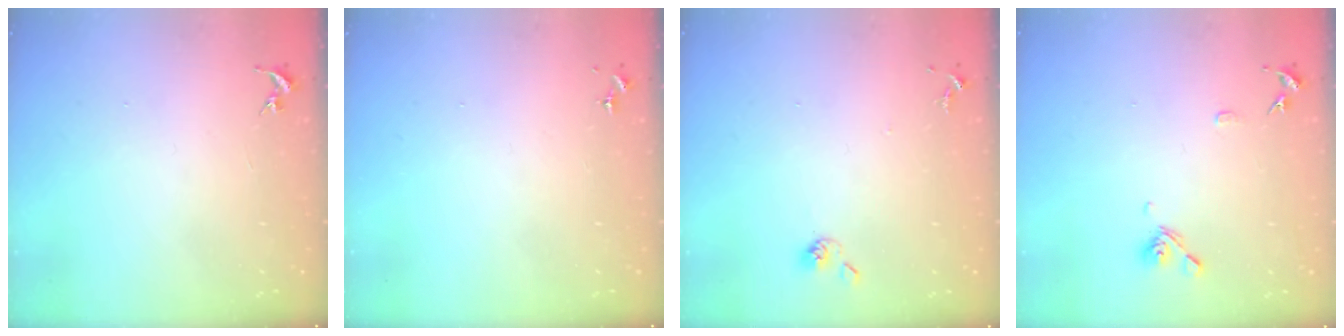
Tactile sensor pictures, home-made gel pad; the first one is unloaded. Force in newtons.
{"total": 0.0}
{"total": 5.5, "press": 5.4, "slide": 0.9}
{"total": 8.6, "press": 8.4, "slide": 1.6}